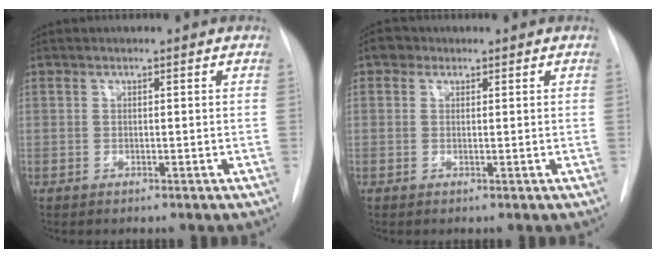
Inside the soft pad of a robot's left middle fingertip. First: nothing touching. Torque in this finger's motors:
{"motor_torque": [0.00, -0.01, 0.00, 0.00]}